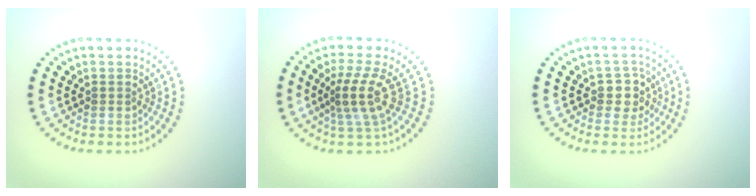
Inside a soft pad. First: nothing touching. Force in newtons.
{"total": 3.4, "press": 2.4, "slide": 2.3}
{"total": 2.4, "press": 2.1, "slide": 1.1}